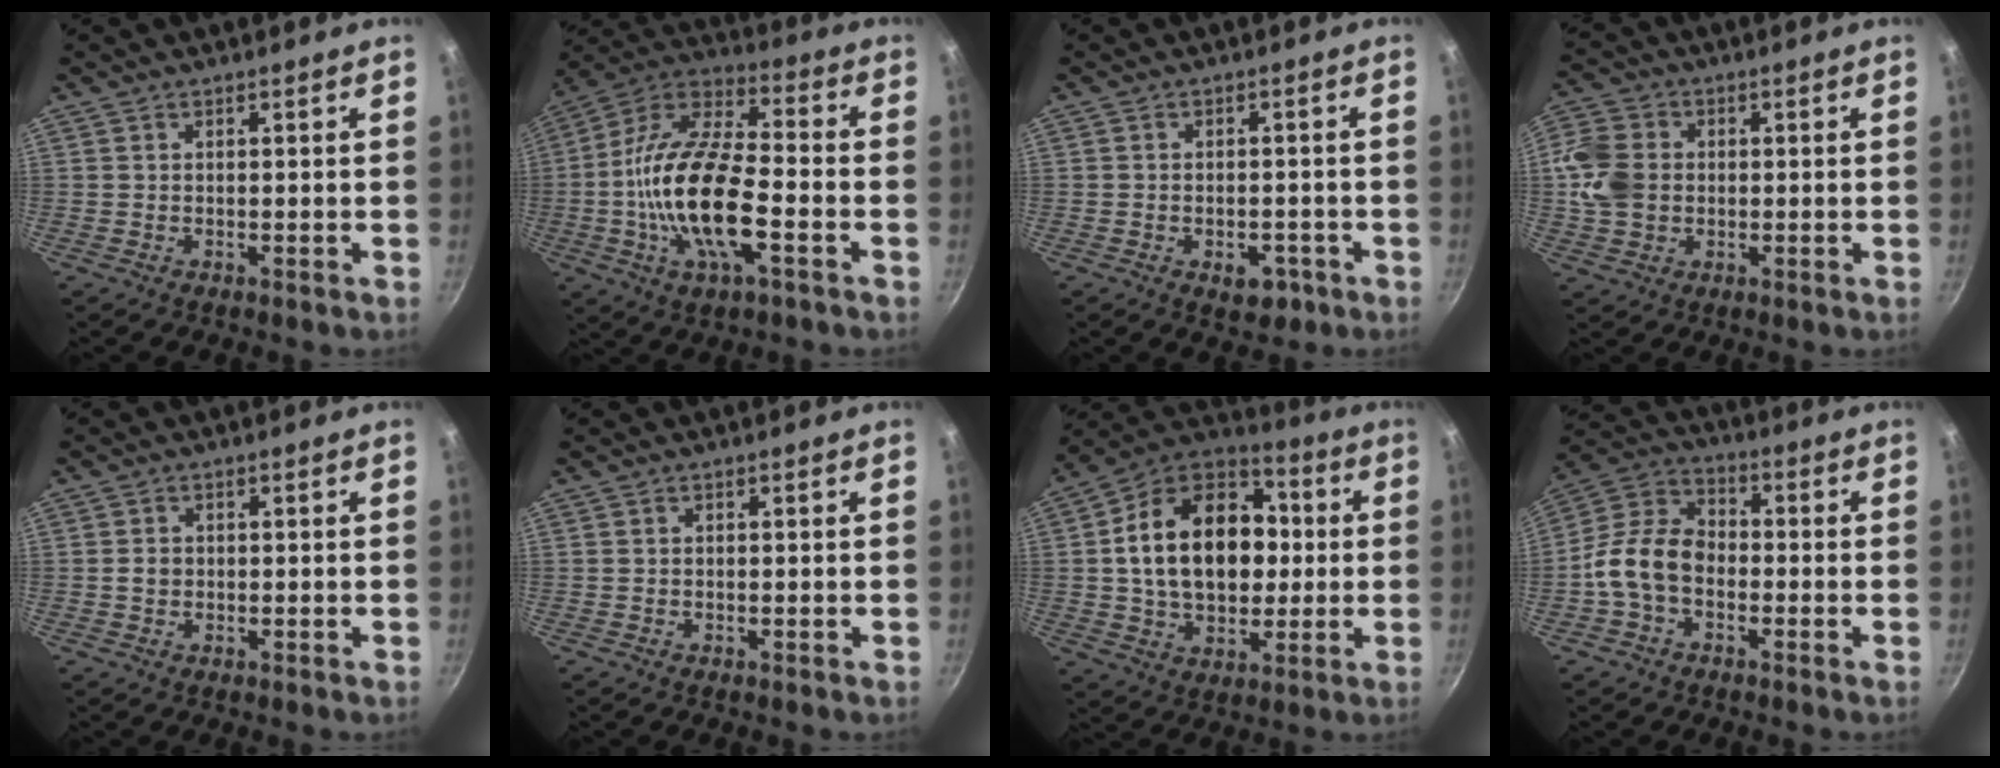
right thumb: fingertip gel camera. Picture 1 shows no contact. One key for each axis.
{"total": 20.3, "fx": -4.6, "fy": 8.1, "fz": 18.0, "tx": -0.339, "ty": 0.030, "tz": -0.104}
{"total": 4.5, "fx": -2.2, "fy": 2.7, "fz": 2.9, "tx": -0.023, "ty": 0.011, "tz": -0.022}
{"total": 10.6, "fx": 0.3, "fy": 8.6, "fz": 6.2, "tx": -0.113, "ty": 0.007, "tz": -0.007}
{"total": 1.8, "fx": -0.1, "fy": 1.6, "fz": 0.9, "tx": -0.009, "ty": 0.005, "tz": -0.003}
{"total": 0.0}
{"total": 22.7, "fx": 1.5, "fy": 16.0, "fz": 16.0, "tx": -0.239, "ty": 0.034, "tz": 0.018}
{"total": 11.0, "fx": -2.8, "fy": 7.7, "fz": 7.4, "tx": -0.117, "ty": 0.039, "tz": -0.075}